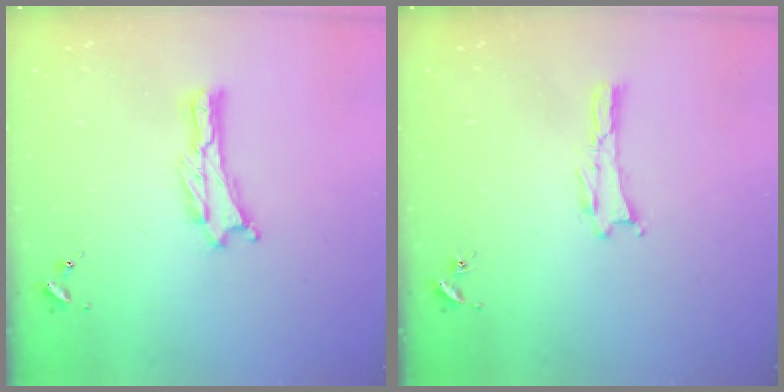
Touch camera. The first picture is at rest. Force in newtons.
{"total": 0.0}